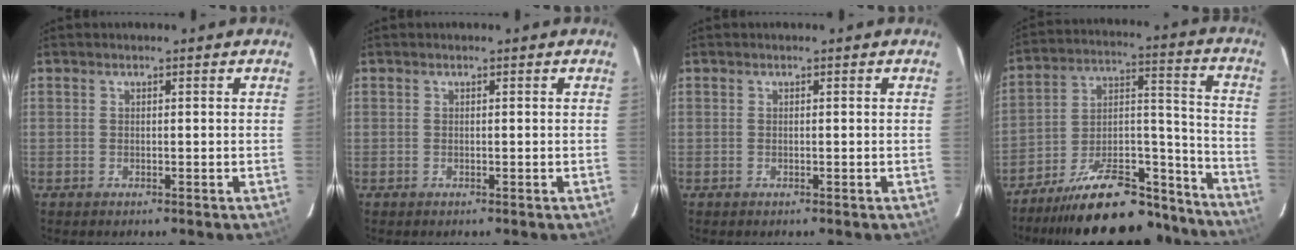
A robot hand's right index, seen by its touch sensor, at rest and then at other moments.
{"total": 0.0}
{"total": 0.0}
{"total": 25.8, "force": [-20.7, 9.3, 12.3], "torque": [-0.189, 0.044, -0.288]}